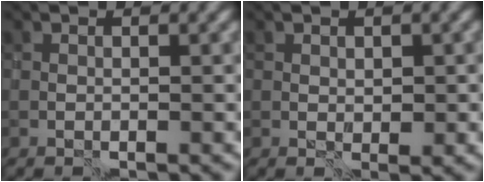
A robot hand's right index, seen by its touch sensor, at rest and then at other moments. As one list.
[{"total": 0.0}]